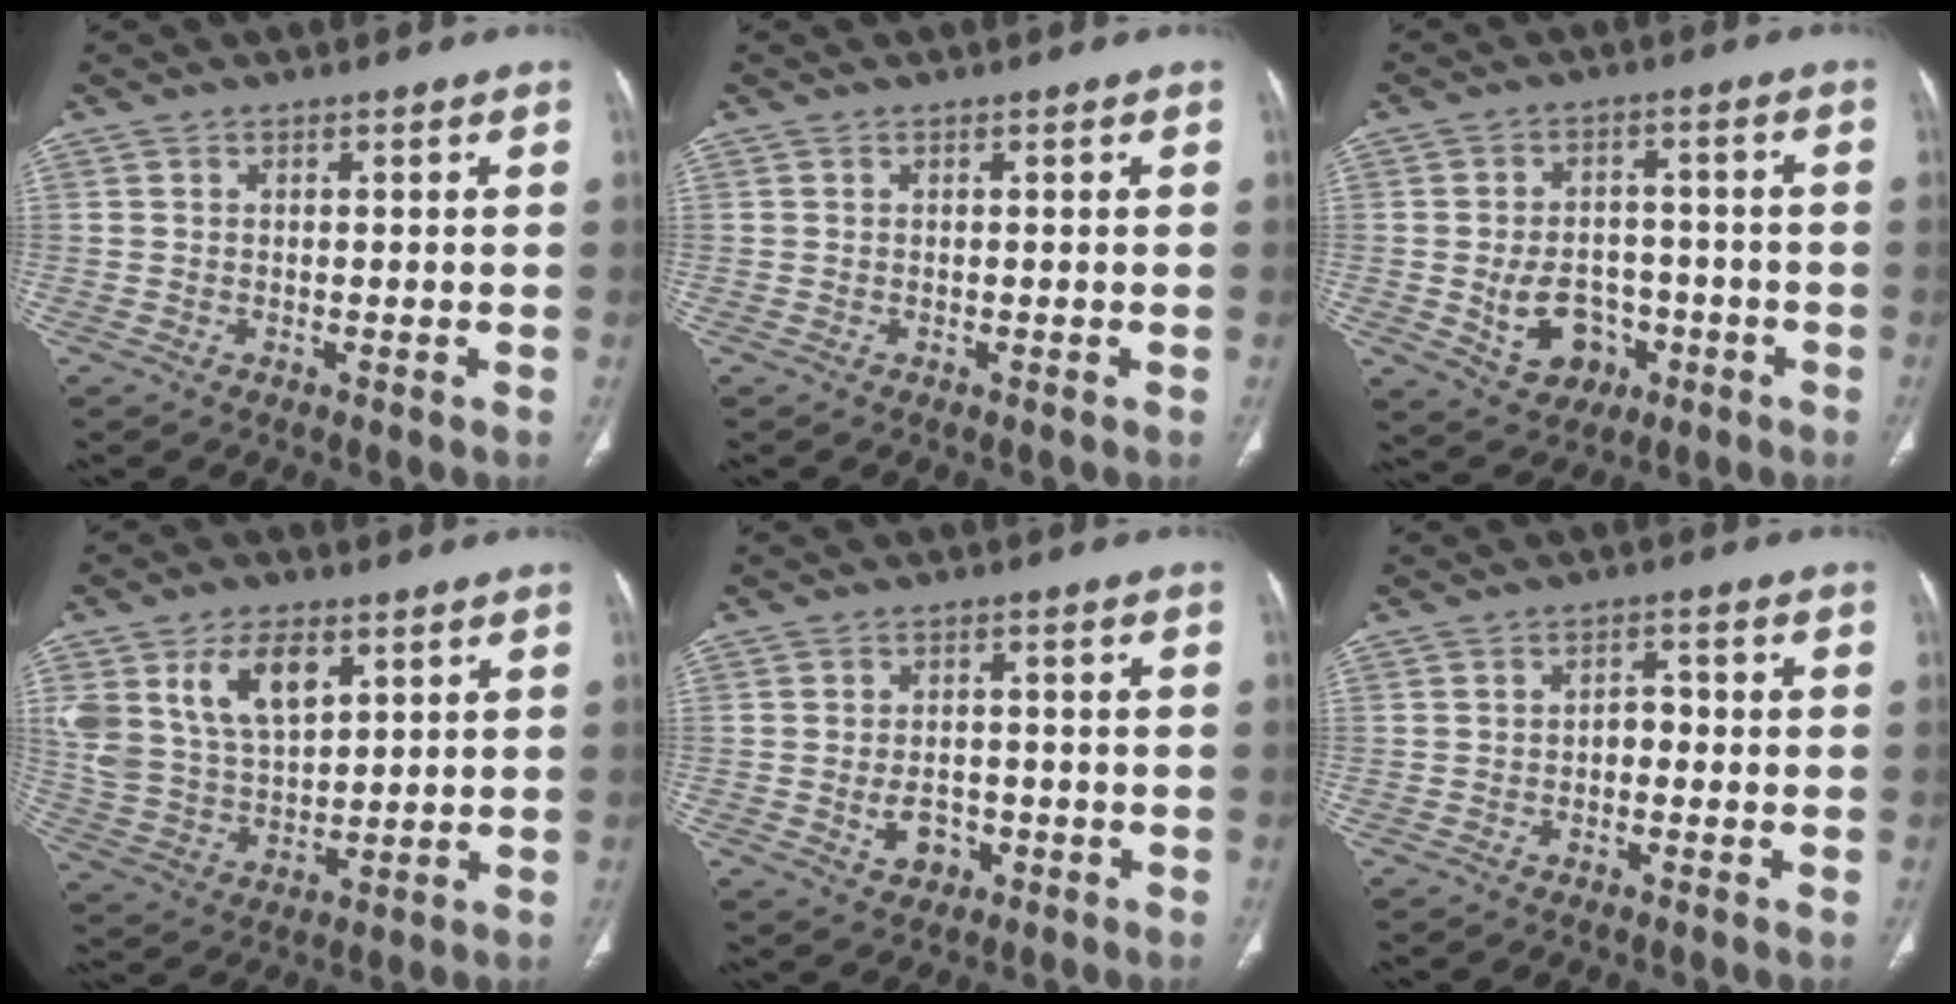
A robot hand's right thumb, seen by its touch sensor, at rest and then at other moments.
{"total": 0.0}
{"total": 9.8, "force": [-2.9, 7.6, 5.5], "torque": [-0.062, 0.024, -0.032]}
{"total": 13.1, "force": [5.9, 7.5, 9.0], "torque": [-0.159, -0.019, 0.126]}
{"total": 4.8, "force": [-1.4, 3.6, 2.8], "torque": [-0.034, 0.012, -0.015]}
{"total": 2.4, "force": [-0.7, 1.6, 1.6], "torque": [-0.013, 0.014, -0.018]}